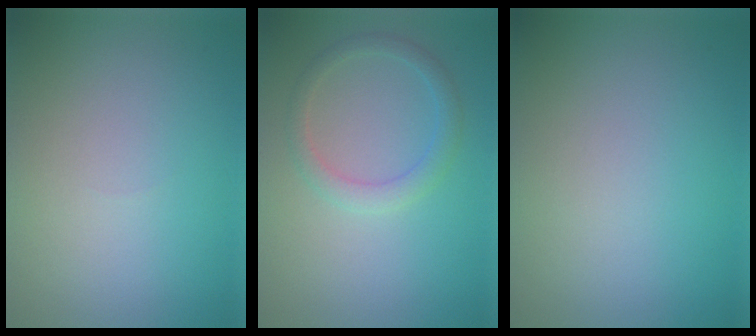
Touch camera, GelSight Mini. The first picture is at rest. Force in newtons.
{"total": 2.1, "press": 2.1, "slide": 0.2}
{"total": 0.0}